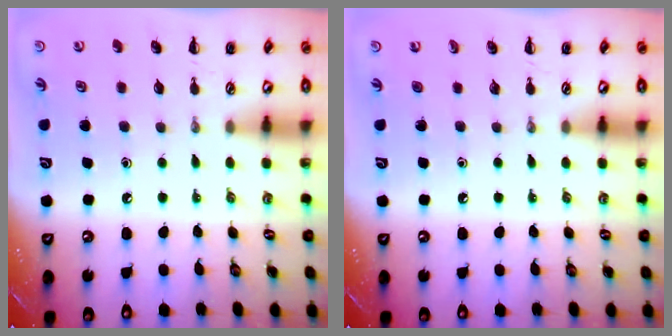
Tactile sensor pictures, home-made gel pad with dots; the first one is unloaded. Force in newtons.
{"total": 0.0}